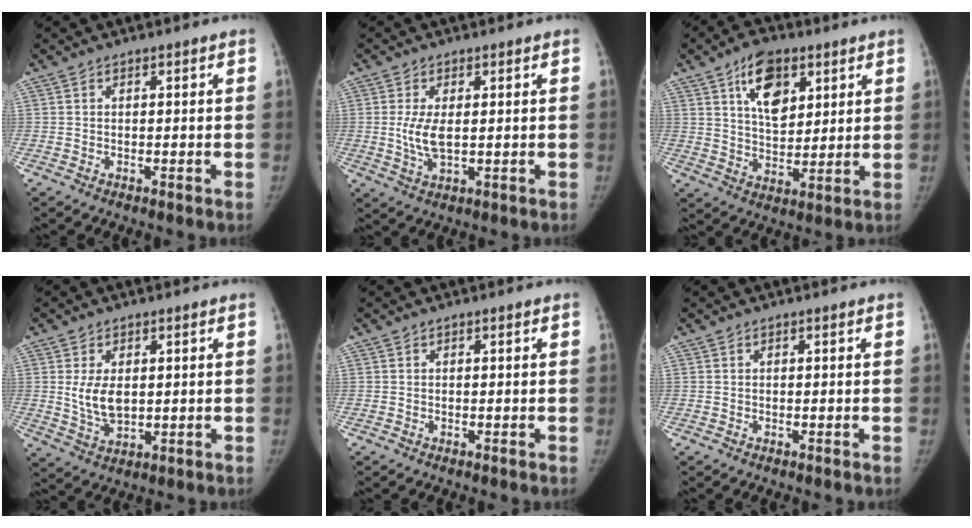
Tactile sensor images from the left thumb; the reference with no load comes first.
{"total": 5.3, "force": [0.3, 2.4, 4.7], "torque": [-0.099, -0.010, 0.010]}
{"total": 11.2, "force": [5.3, 6.4, 7.5], "torque": [-0.094, -0.025, 0.092]}
{"total": 6.7, "force": [0.9, 4.1, 5.3], "torque": [-0.090, -0.012, 0.027]}
{"total": 0.0}
{"total": 0.0}